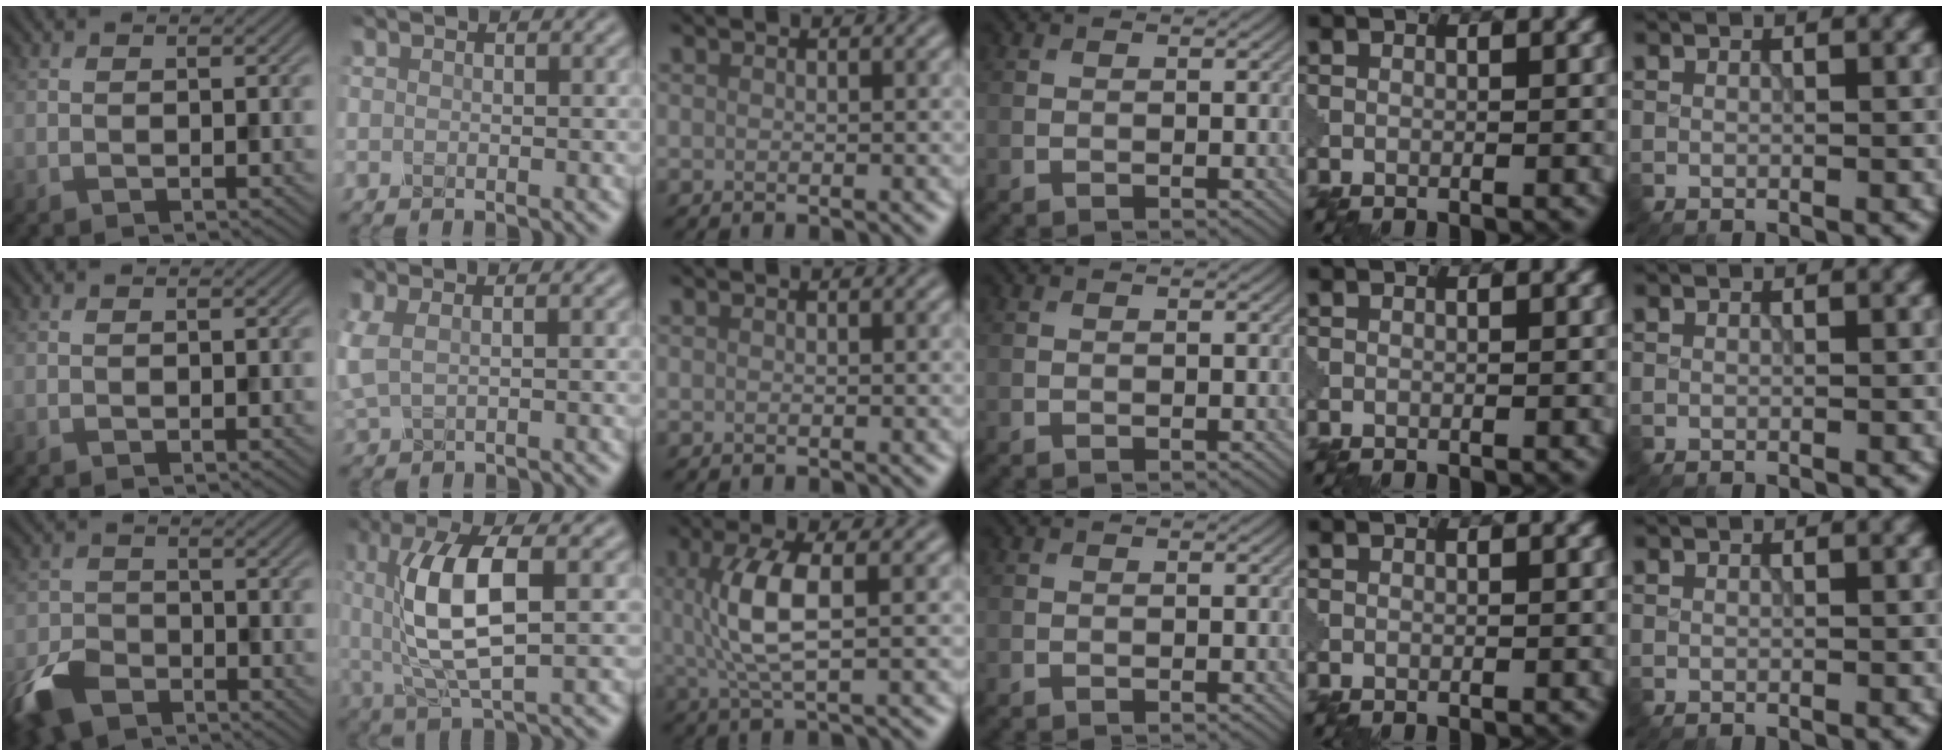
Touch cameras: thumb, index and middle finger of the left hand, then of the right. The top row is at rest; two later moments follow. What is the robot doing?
{"motion": "squeeze", "object": "clothespin"}